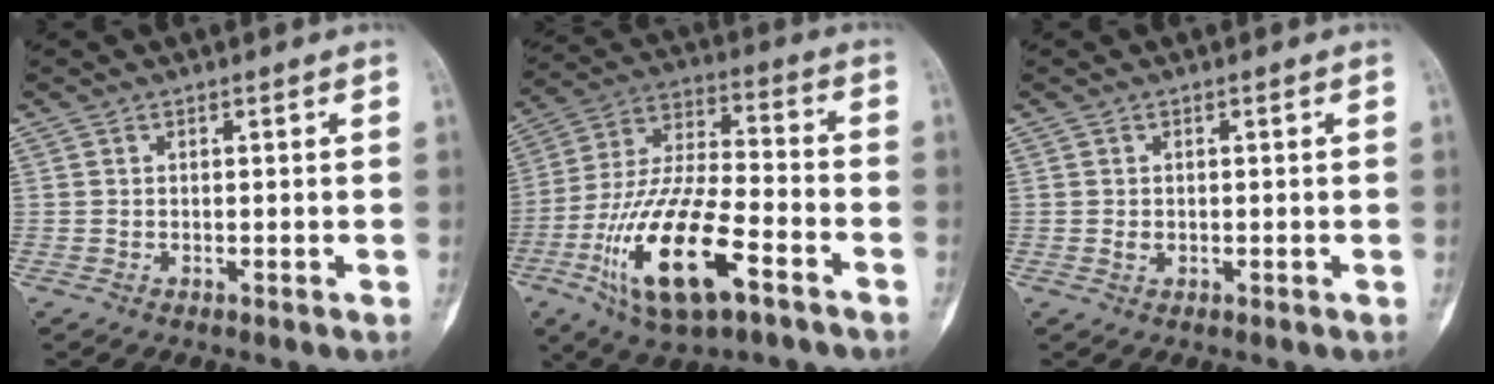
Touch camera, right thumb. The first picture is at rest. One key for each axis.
{"total": 21.1, "fx": -9.3, "fy": 7.8, "fz": 17.2, "tx": -0.342, "ty": 0.044, "tz": -0.161}
{"total": 1.0, "fx": -0.1, "fy": 0.8, "fz": 0.6, "tx": -0.011, "ty": 0.000, "tz": 0.000}